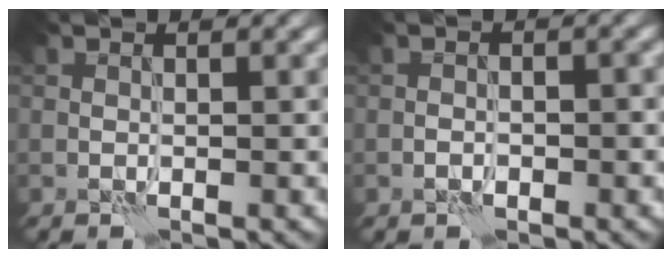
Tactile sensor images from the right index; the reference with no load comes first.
{"total": 1.4, "force": [-0.8, 0.7, 0.9], "torque": [-0.012, 0.006, -0.016]}